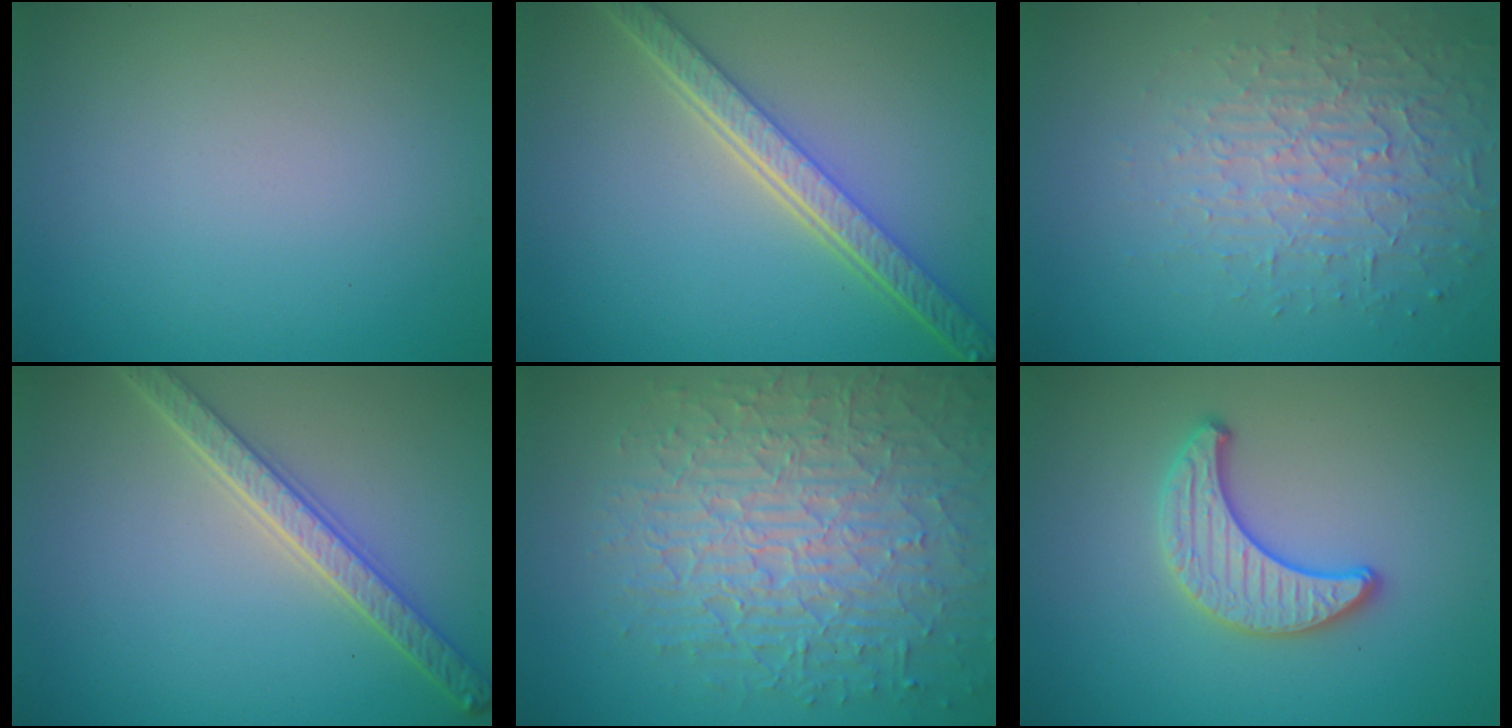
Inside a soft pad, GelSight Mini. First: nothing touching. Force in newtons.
{"total": 6.0, "press": 4.6, "slide": 3.8}
{"total": 3.7, "press": 3.3, "slide": 1.7}
{"total": 4.2, "press": 3.6, "slide": 2.2}
{"total": 8.8, "press": 6.2, "slide": 6.3}
{"total": 3.2, "press": 3.1, "slide": 0.8}